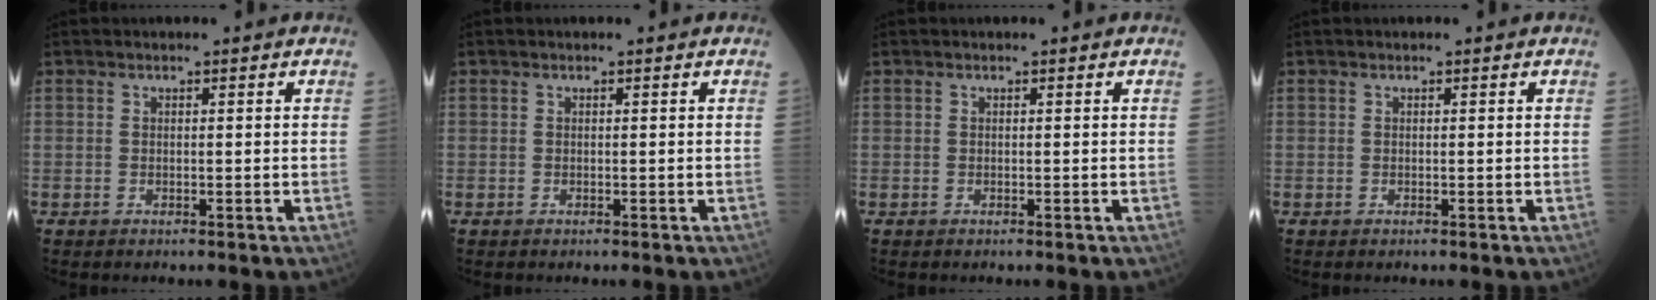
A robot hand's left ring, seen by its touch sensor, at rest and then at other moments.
{"total": 0.0}
{"total": 0.0}
{"total": 0.0}